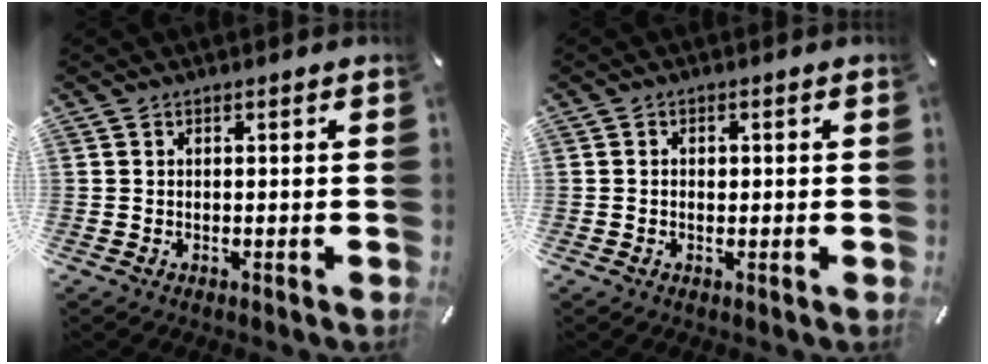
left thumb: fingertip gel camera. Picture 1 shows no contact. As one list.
[{"total": 1.2, "force": [-0.1, 0.9, 0.9], "torque": [-0.018, 0.003, -0.003]}]